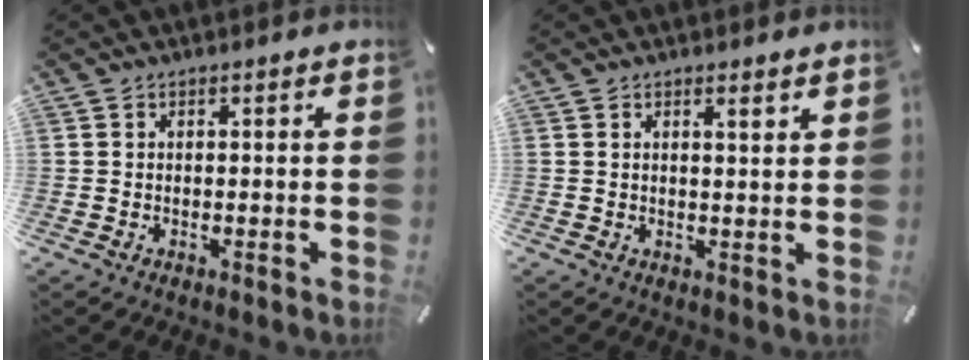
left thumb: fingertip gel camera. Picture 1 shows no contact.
{"total": 1.7, "force": [1.3, 0.1, 1.1], "torque": [-0.015, -0.006, 0.021]}